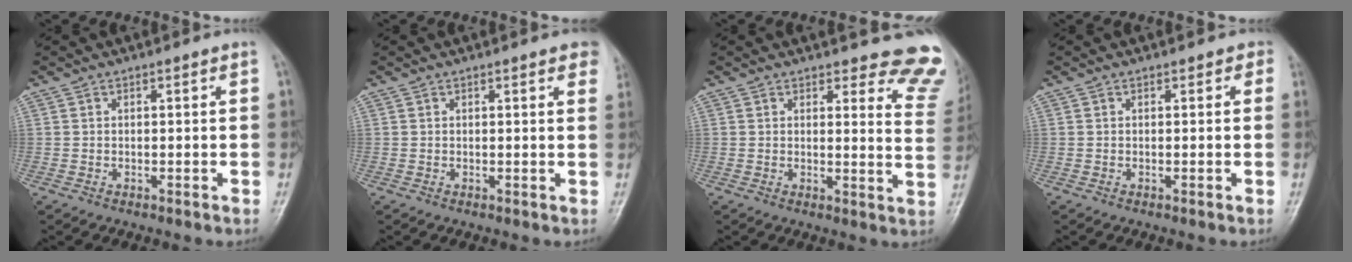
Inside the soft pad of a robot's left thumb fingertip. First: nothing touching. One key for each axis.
{"total": 4.7, "fx": 3.2, "fy": 1.4, "fz": 3.1, "tx": -0.019, "ty": -0.001, "tz": 0.026}
{"total": 11.5, "fx": 10.7, "fy": 3.2, "fz": 2.9, "tx": 0.019, "ty": -0.094, "tz": 0.084}
{"total": 1.1, "fx": 0.5, "fy": 0.9, "fz": 0.4, "tx": 0.014, "ty": 0.001, "tz": -0.002}